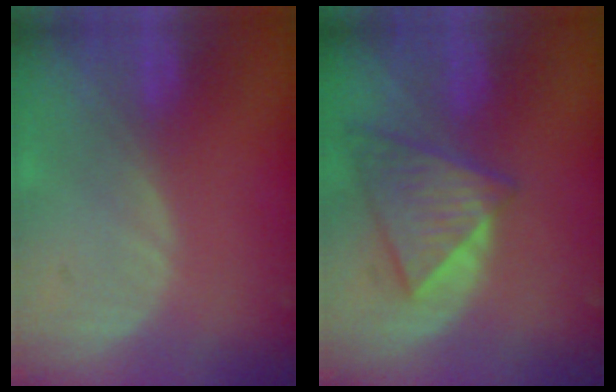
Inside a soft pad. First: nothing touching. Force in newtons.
{"total": 7.6, "press": 7.3, "slide": 2.2}